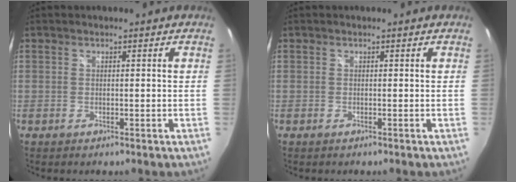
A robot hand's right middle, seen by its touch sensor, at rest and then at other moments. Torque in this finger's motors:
{"motor_torque": [0.15, -0.18, 0.04, 0.00]}